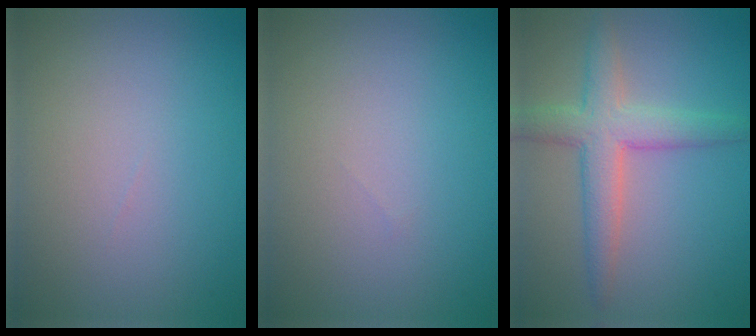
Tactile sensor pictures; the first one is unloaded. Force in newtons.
{"total": 0.0}
{"total": 4.6, "press": 4.6, "slide": 0.2}